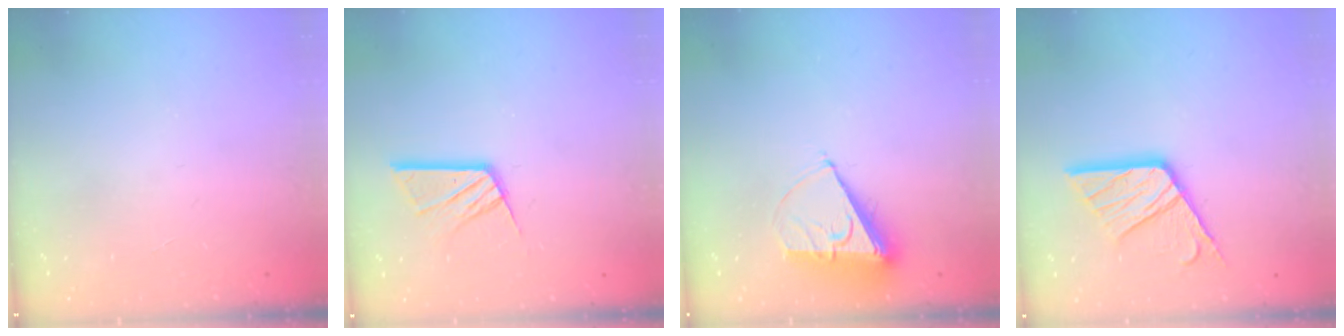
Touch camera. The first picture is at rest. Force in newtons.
{"total": 11.0, "press": 11.0, "slide": 1.2}
{"total": 7.6, "press": 7.5, "slide": 0.5}
{"total": 14.6, "press": 14.6, "slide": 1.4}